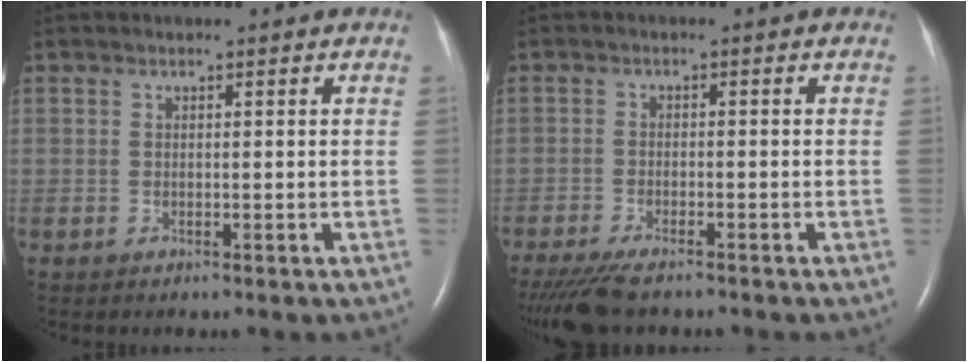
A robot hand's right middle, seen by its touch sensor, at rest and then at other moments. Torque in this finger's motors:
{"motor_torque": [0.66, -0.65, 0.09, 0.04]}